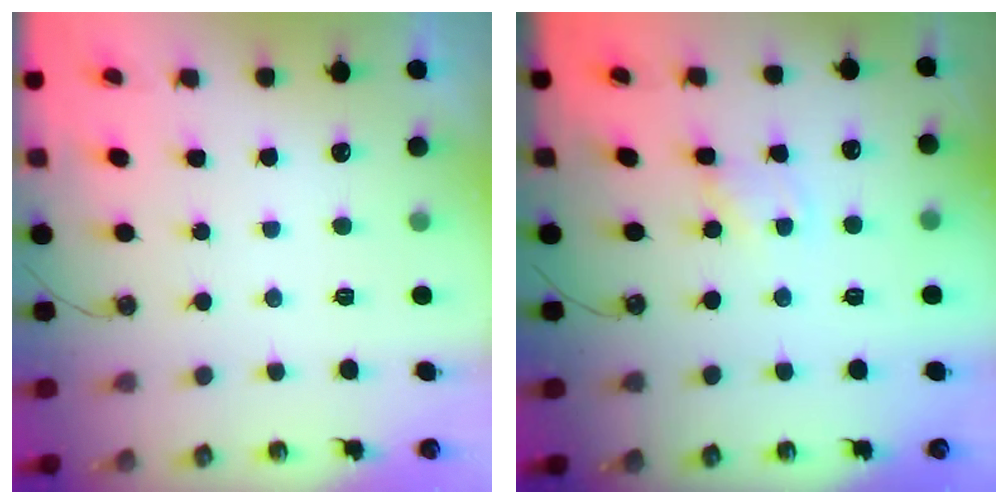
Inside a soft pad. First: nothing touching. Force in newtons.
{"total": 1.1, "press": 1.0, "slide": 0.1}